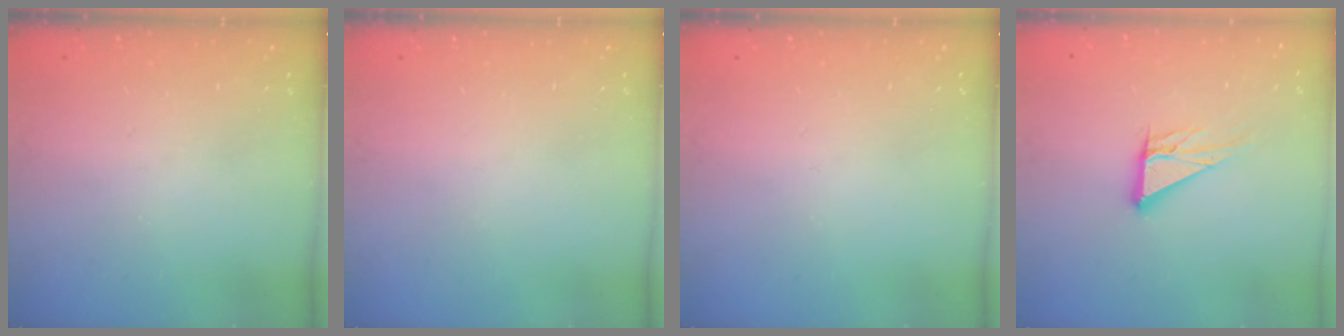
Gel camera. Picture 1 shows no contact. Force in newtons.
{"total": 0.0}
{"total": 0.0}
{"total": 10.3, "press": 10.2, "slide": 1.0}